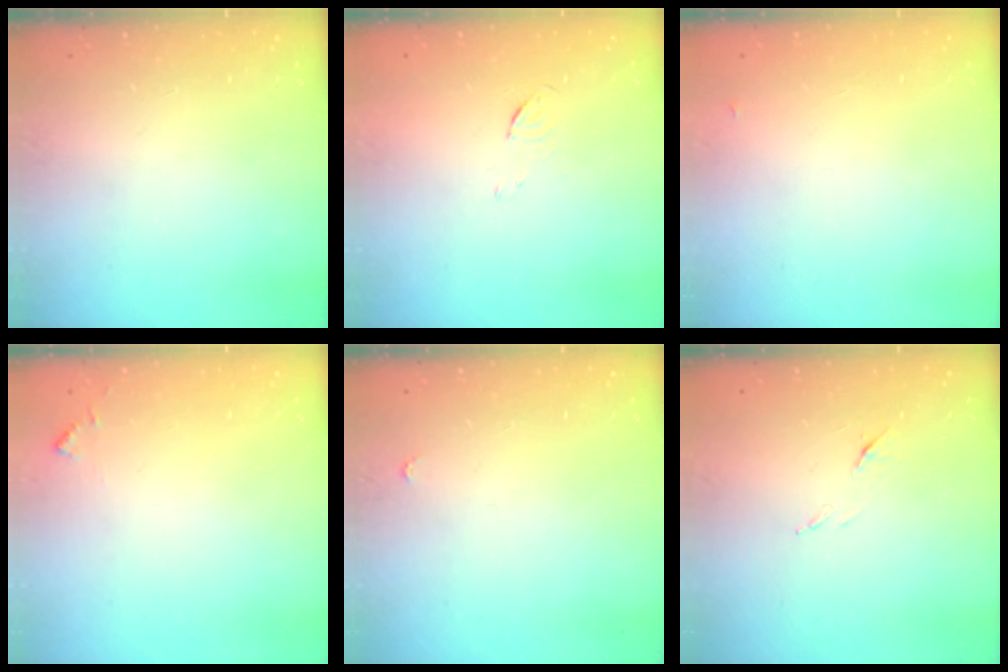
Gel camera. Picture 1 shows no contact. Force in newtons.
{"total": 3.3, "press": 3.3, "slide": 0.4}
{"total": 2.8, "press": 2.8, "slide": 0.4}
{"total": 5.8, "press": 5.7, "slide": 0.7}
{"total": 2.8, "press": 2.8, "slide": 0.4}
{"total": 6.1, "press": 6.0, "slide": 0.7}